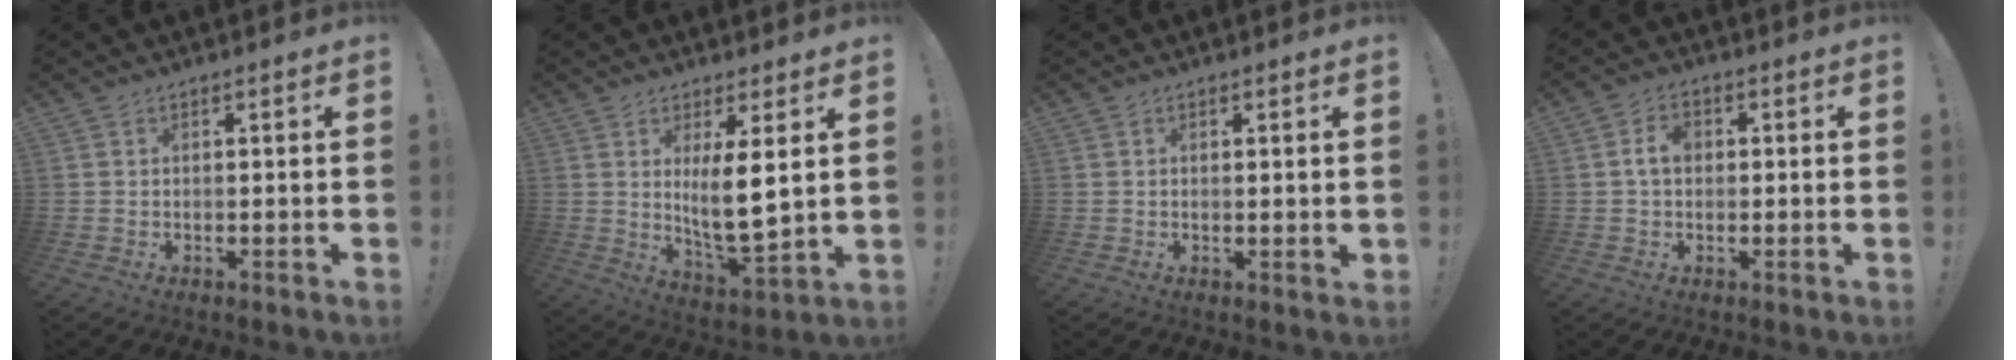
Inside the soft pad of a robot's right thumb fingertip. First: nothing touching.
{"total": 10.4, "force": [2.7, 2.3, 9.8], "torque": [-0.163, -0.038, 0.042]}
{"total": 1.1, "force": [0.7, 0.2, 0.9], "torque": [-0.003, -0.006, 0.009]}
{"total": 4.8, "force": [0.5, 3.3, 3.4], "torque": [-0.054, 0.006, 0.007]}